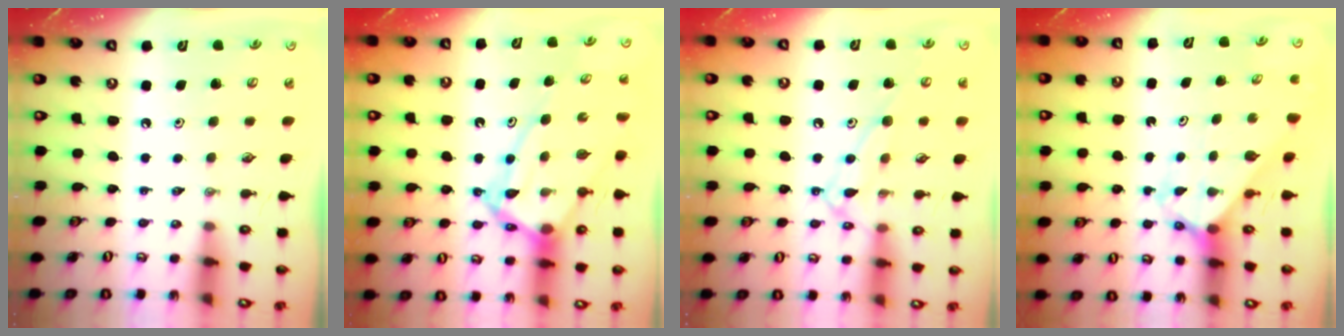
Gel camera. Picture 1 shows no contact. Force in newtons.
{"total": 13.7, "press": 13.6, "slide": 1.1}
{"total": 11.4, "press": 11.4, "slide": 0.8}
{"total": 2.9, "press": 2.9, "slide": 0.1}